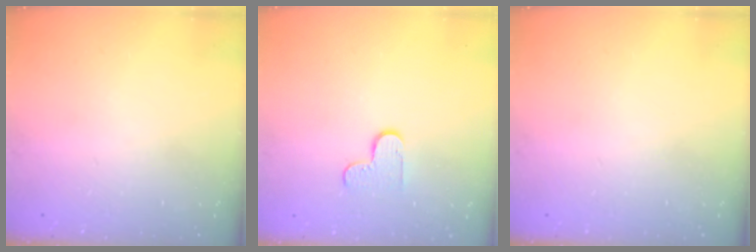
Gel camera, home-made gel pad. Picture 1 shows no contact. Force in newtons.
{"total": 5.1, "press": 5.0, "slide": 0.5}
{"total": 0.0}